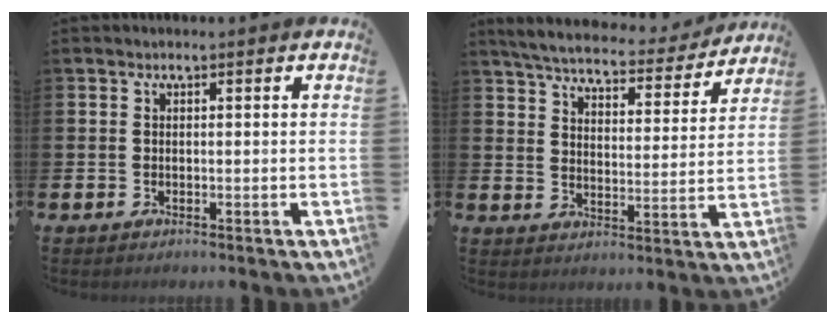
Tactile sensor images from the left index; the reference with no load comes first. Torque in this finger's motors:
{"motor_torque": [1.06, -1.08, 0.52, 0.13]}